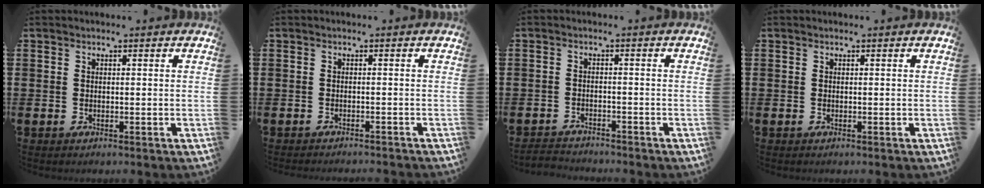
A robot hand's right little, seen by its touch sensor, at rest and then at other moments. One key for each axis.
{"total": 0.8, "fx": -0.8, "fy": -0.2, "fz": 0.0, "tx": 0.001, "ty": 0.000, "tz": -0.016}
{"total": 1.9, "fx": -1.9, "fy": 0.1, "fz": -0.2, "tx": -0.002, "ty": 0.003, "tz": -0.042}
{"total": 0.0}